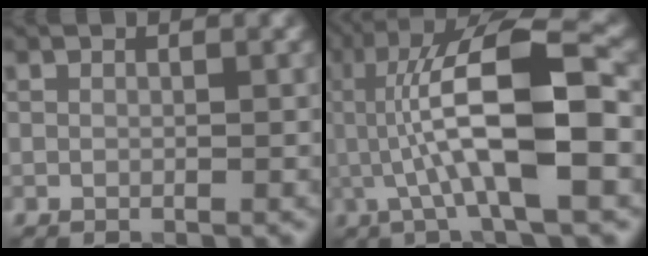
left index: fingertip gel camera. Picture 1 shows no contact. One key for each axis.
{"total": 11.0, "fx": -0.3, "fy": 2.7, "fz": 10.6, "tx": -0.188, "ty": 0.021, "tz": -0.010}